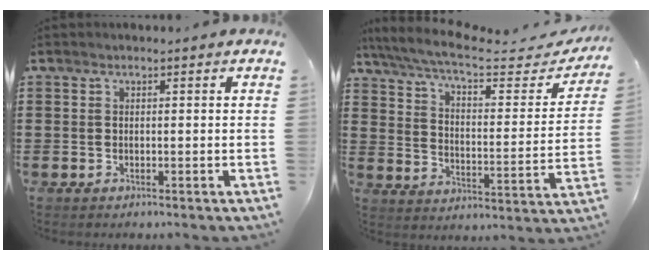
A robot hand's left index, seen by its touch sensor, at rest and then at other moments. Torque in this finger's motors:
{"motor_torque": [2.14, 0.00, 0.35, 0.04]}